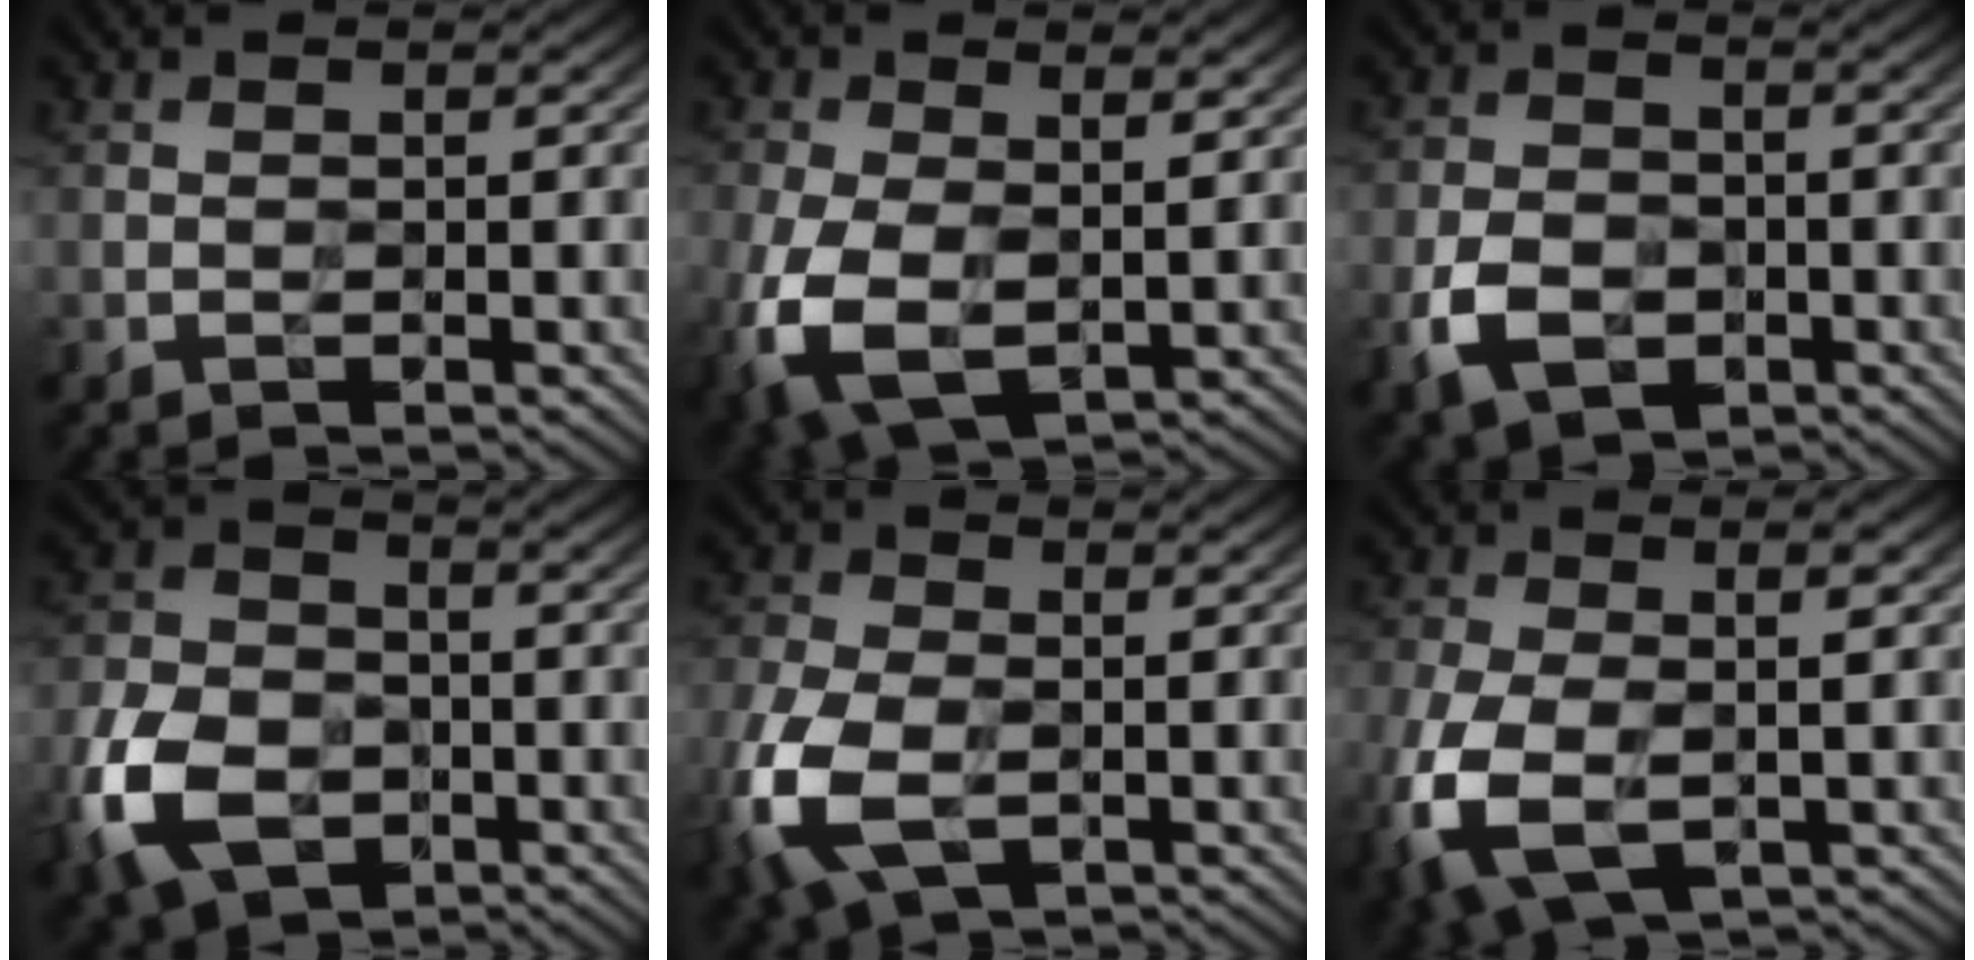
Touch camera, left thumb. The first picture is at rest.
{"total": 11.0, "force": [-1.5, 6.8, 8.5], "torque": [-0.229, -0.027, -0.023]}
{"total": 6.4, "force": [-2.7, 4.4, 3.8], "torque": [-0.087, -0.009, -0.056]}
{"total": 11.3, "force": [-4.9, 7.6, 6.8], "torque": [-0.179, -0.023, -0.103]}
{"total": 11.0, "force": [-3.7, 6.5, 8.1], "torque": [-0.229, -0.025, -0.072]}
{"total": 11.9, "force": [-3.5, 6.4, 9.3], "torque": [-0.241, -0.037, -0.049]}